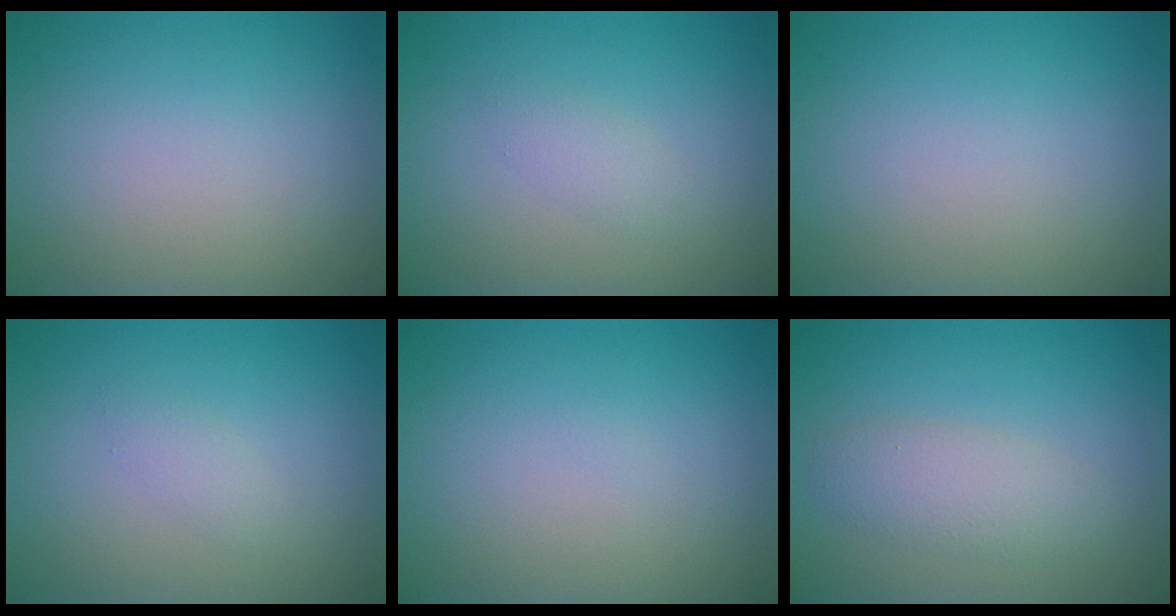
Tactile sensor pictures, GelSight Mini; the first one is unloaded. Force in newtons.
{"total": 1.3, "press": 1.3, "slide": 0.1}
{"total": 0.0}
{"total": 1.1, "press": 1.1, "slide": 0.0}
{"total": 0.0}
{"total": 2.8, "press": 2.8, "slide": 0.1}